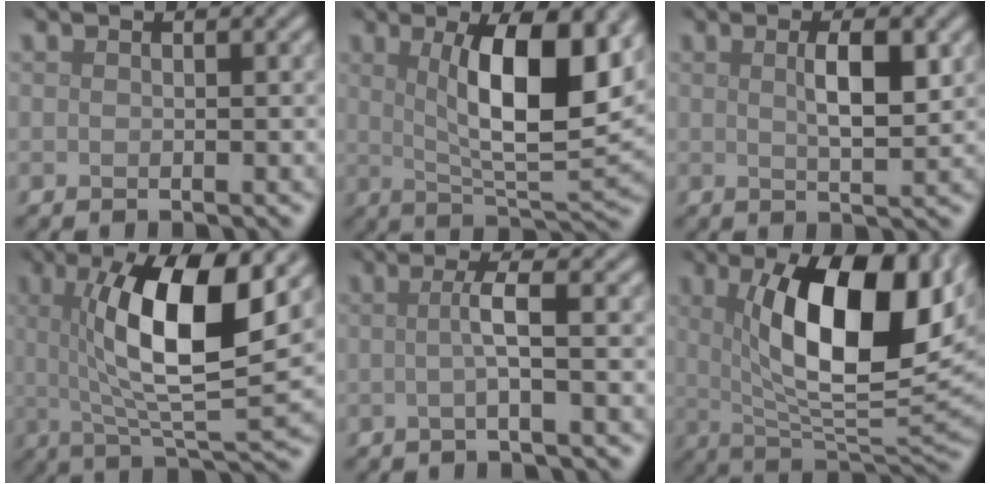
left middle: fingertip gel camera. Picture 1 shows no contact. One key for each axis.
{"total": 9.8, "fx": 2.6, "fy": 2.9, "fz": 9.1, "tx": -0.137, "ty": -0.006, "tz": 0.046}
{"total": 3.4, "fx": 0.9, "fy": 0.9, "fz": 3.2, "tx": -0.055, "ty": 0.001, "tz": 0.017}
{"total": 10.5, "fx": 2.3, "fy": 2.8, "fz": 9.9, "tx": -0.155, "ty": -0.004, "tz": 0.044}
{"total": 2.3, "fx": 0.0, "fy": 0.4, "fz": 2.3, "tx": -0.043, "ty": -0.001, "tz": -0.006}
{"total": 13.2, "fx": 3.1, "fy": 5.1, "fz": 11.8, "tx": -0.178, "ty": 0.001, "tz": 0.051}